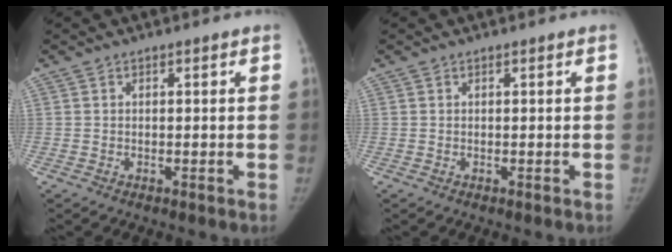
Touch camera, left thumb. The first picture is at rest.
{"total": 0.0}